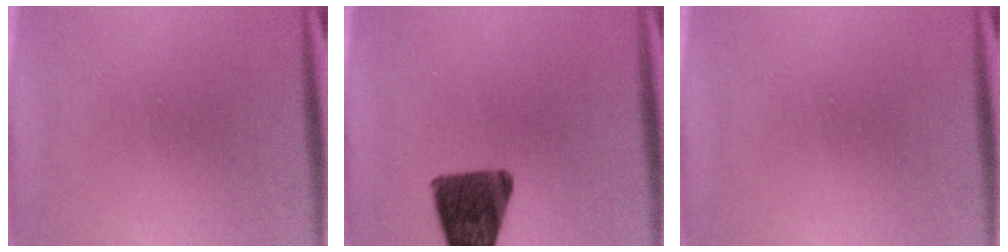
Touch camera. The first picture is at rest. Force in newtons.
{"total": 11.8}
{"total": 0.0}